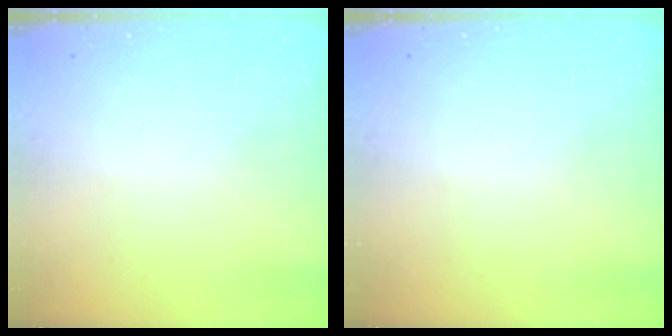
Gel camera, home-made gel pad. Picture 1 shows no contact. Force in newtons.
{"total": 0.0}